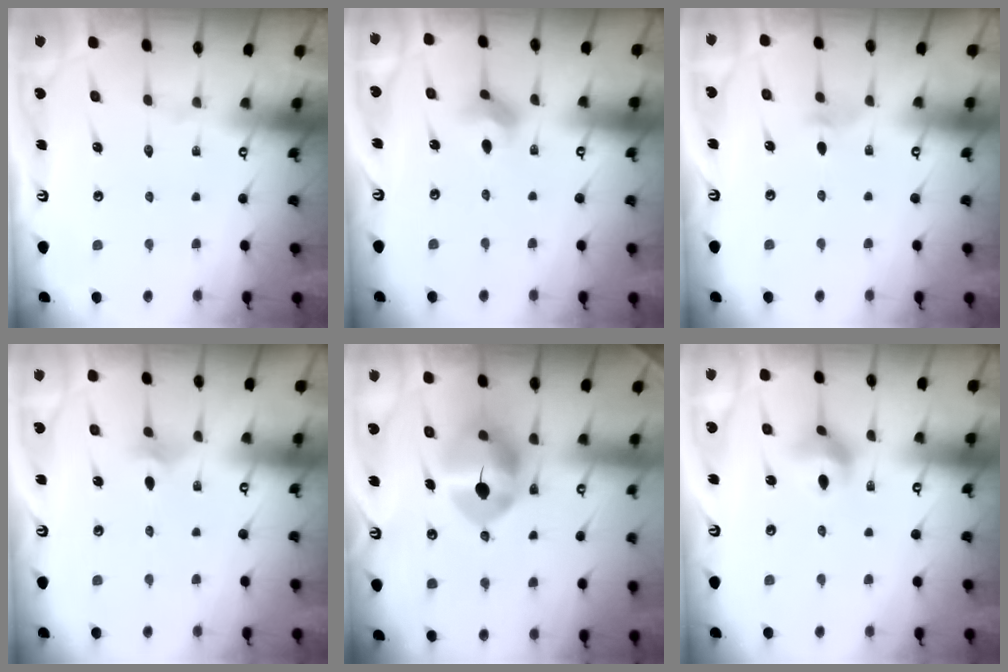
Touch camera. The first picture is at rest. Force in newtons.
{"total": 3.3, "press": 3.2, "slide": 0.5}
{"total": 3.4, "press": 3.3, "slide": 0.9}
{"total": 2.5, "press": 2.4, "slide": 0.6}
{"total": 9.3, "press": 9.3, "slide": 1.2}
{"total": 5.3, "press": 5.2, "slide": 0.3}